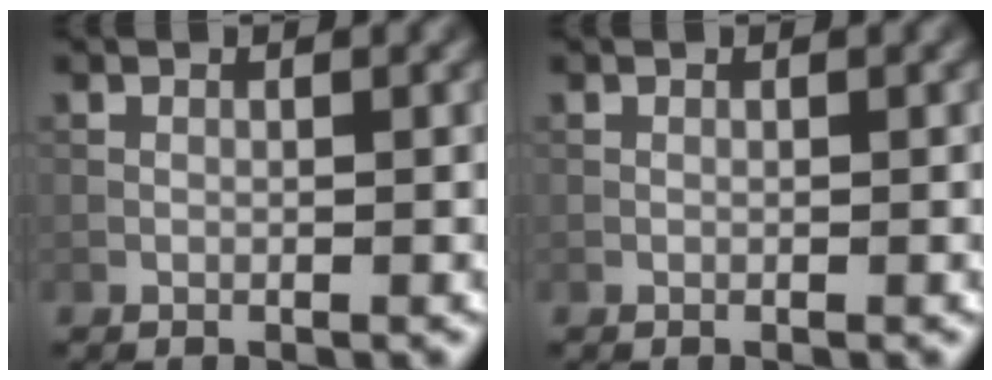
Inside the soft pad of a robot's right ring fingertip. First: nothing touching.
{"total": 0.0}